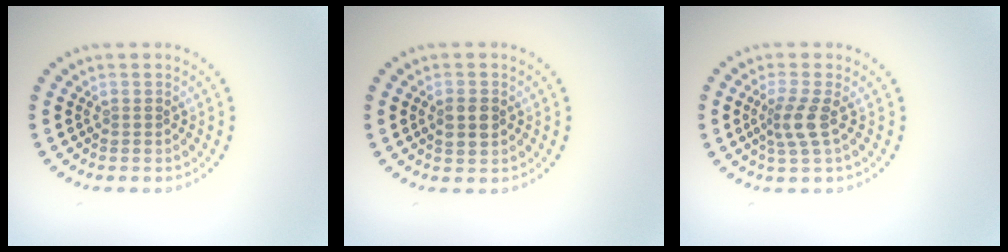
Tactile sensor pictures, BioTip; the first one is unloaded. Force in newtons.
{"total": 2.0, "press": 2.0, "slide": 0.1}
{"total": 2.4, "press": 1.8, "slide": 1.6}